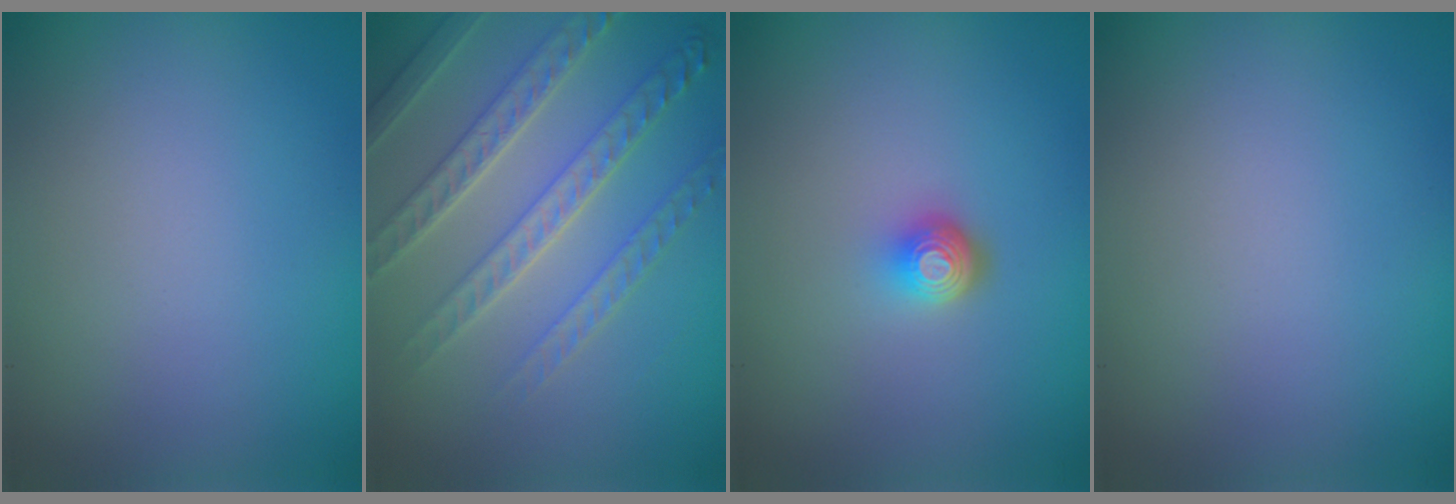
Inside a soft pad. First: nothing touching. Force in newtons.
{"total": 4.5, "press": 4.4, "slide": 0.9}
{"total": 2.3, "press": 1.5, "slide": 1.8}
{"total": 0.0}